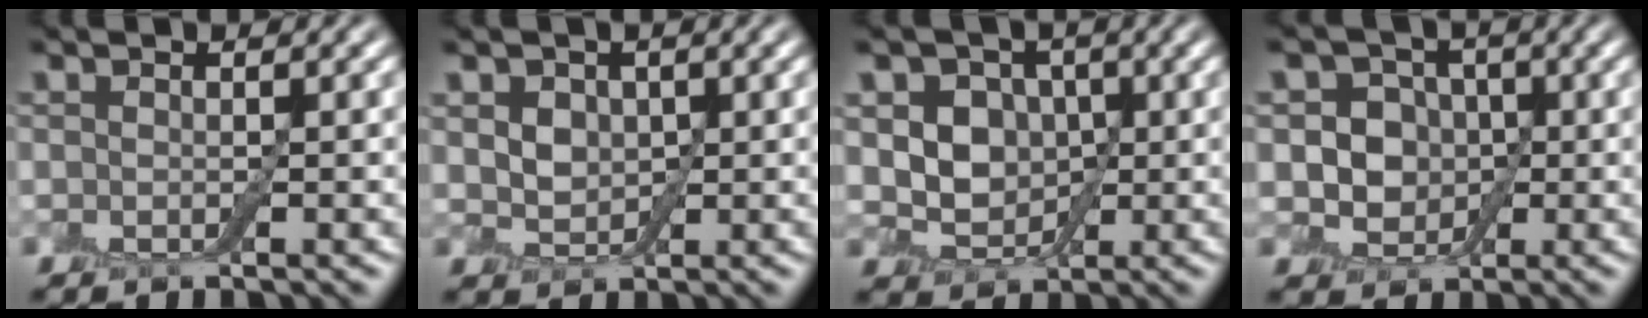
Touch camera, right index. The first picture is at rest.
{"total": 3.0, "force": [1.2, 2.2, 1.7], "torque": [-0.036, 0.005, 0.017]}
{"total": 5.0, "force": [0.9, 4.1, 2.6], "torque": [-0.031, 0.006, -0.003]}
{"total": 5.0, "force": [0.2, 4.4, 2.4], "torque": [-0.021, 0.009, -0.019]}